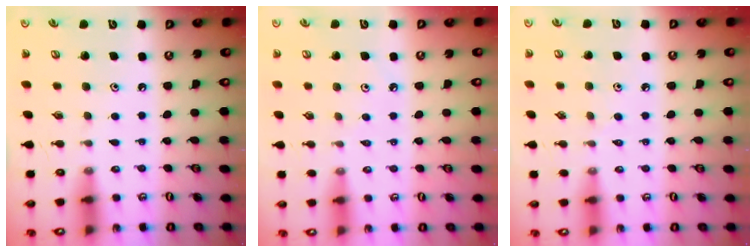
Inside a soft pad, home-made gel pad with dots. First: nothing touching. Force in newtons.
{"total": 2.0, "press": 2.0, "slide": 0.5}
{"total": 3.7, "press": 3.6, "slide": 0.7}